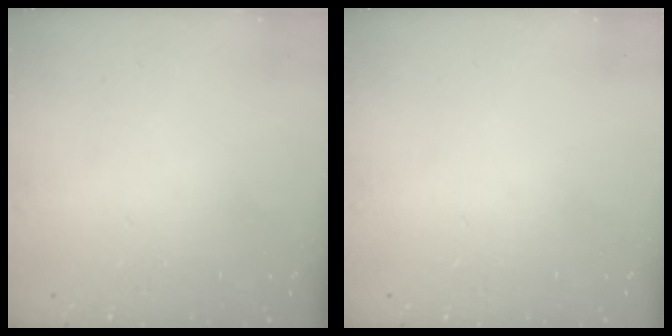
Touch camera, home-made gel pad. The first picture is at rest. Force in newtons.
{"total": 0.0}